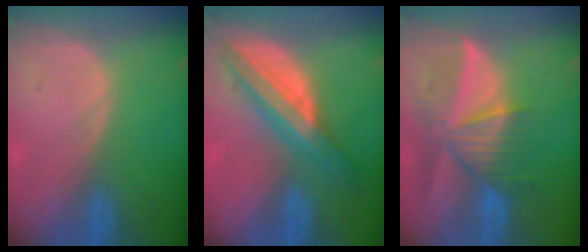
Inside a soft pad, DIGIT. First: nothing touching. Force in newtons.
{"total": 8.2, "press": 8.2, "slide": 0.6}
{"total": 9.6, "press": 8.6, "slide": 4.3}